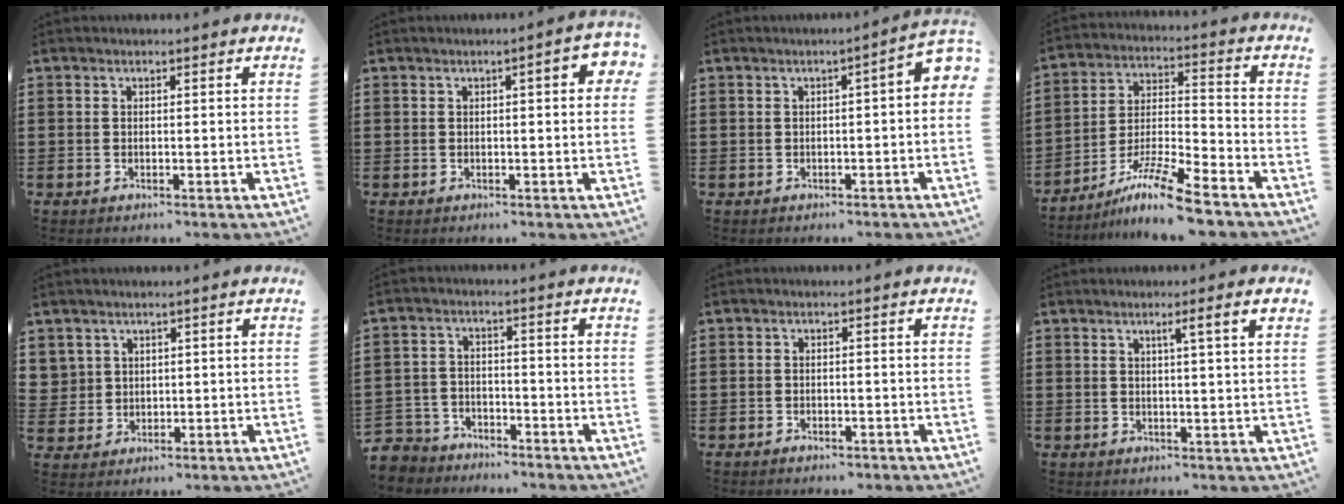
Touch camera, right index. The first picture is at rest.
{"total": 3.4, "force": [0.5, 0.7, 3.3], "torque": [-0.044, 0.000, 0.003]}
{"total": 2.3, "force": [-0.4, 0.7, 2.2], "torque": [-0.040, 0.002, -0.010]}
{"total": 10.7, "force": [-8.8, 0.4, 6.1], "torque": [-0.113, 0.009, -0.172]}
{"total": 2.9, "force": [1.6, 2.4, 0.1], "torque": [-0.014, 0.010, 0.031]}
{"total": 4.1, "force": [-3.9, 1.4, -0.2], "torque": [-0.023, -0.007, -0.088]}
{"total": 1.1, "force": [-1.1, 0.2, 0.1], "torque": [-0.006, 0.000, -0.023]}
{"total": 3.1, "force": [1.2, -0.4, 2.8], "torque": [-0.055, -0.005, 0.018]}